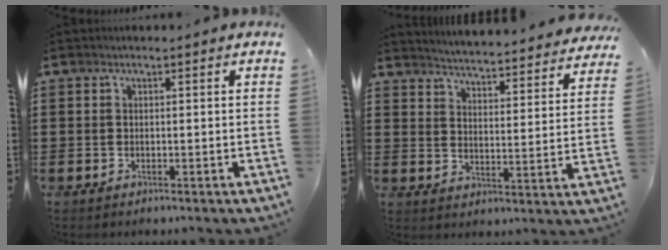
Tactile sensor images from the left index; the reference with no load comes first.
{"total": 3.9, "force": [3.8, -0.7, 0.4], "torque": [-0.031, -0.040, 0.059]}